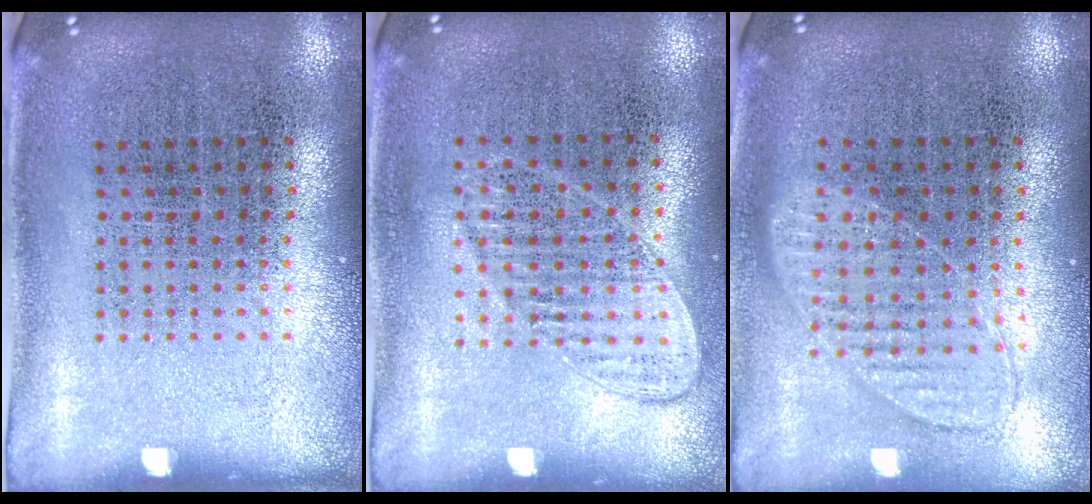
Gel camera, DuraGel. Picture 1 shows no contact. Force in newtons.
{"total": 1.2, "press": 1.1, "slide": 0.4}
{"total": 0.9, "press": 0.9, "slide": 0.1}